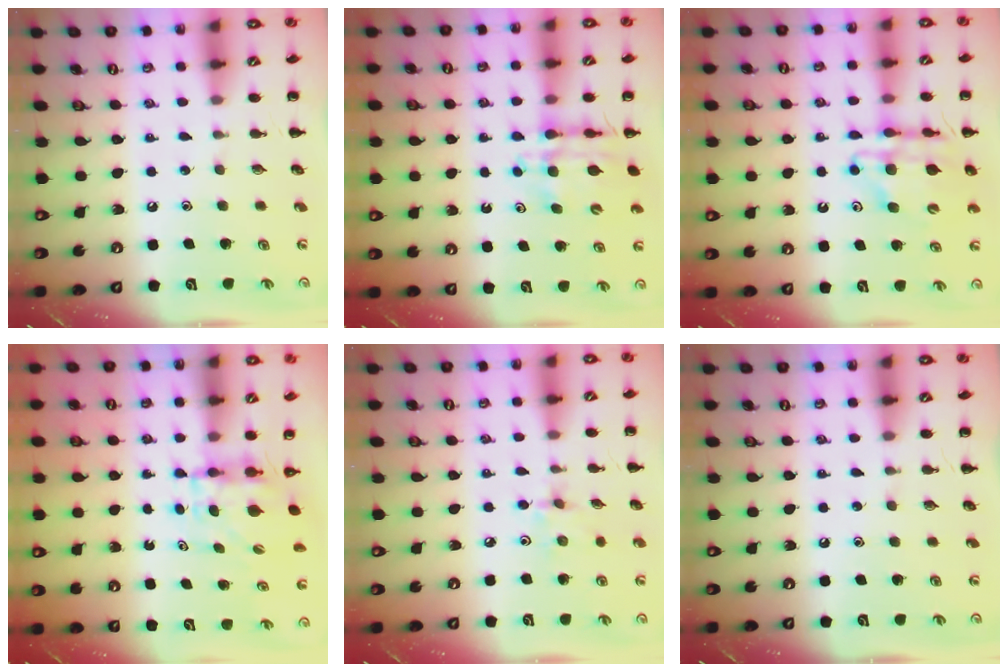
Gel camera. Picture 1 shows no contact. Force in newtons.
{"total": 9.5, "press": 9.0, "slide": 3.2}
{"total": 12.9, "press": 12.3, "slide": 3.8}
{"total": 4.2, "press": 4.2, "slide": 0.1}
{"total": 3.0, "press": 2.8, "slide": 0.9}
{"total": 0.0}